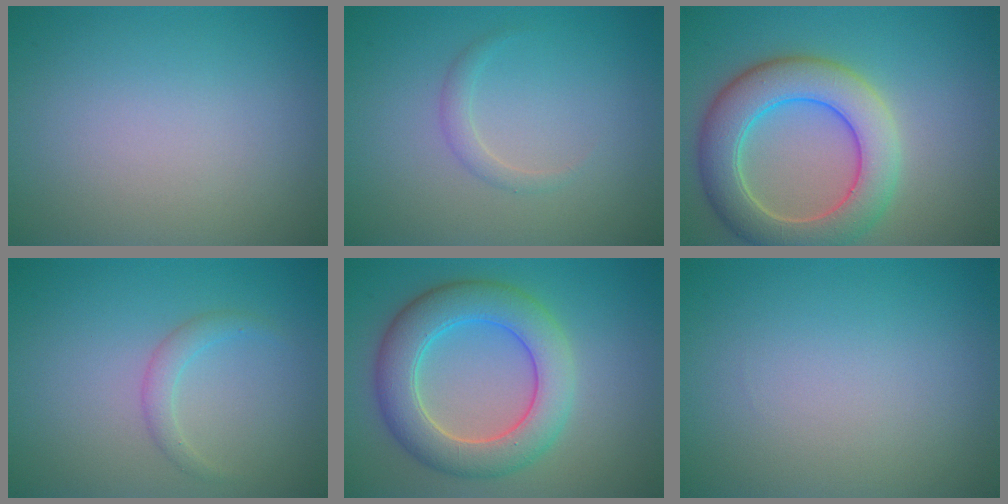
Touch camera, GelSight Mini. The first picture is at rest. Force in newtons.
{"total": 1.1, "press": 1.1, "slide": 0.1}
{"total": 7.5, "press": 7.5, "slide": 0.5}
{"total": 1.5, "press": 1.5, "slide": 0.1}
{"total": 6.9, "press": 6.9, "slide": 0.2}
{"total": 0.0}